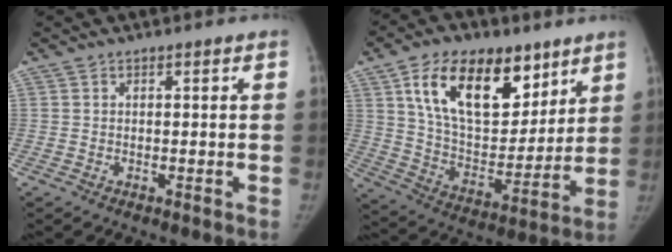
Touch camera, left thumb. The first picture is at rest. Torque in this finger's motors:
{"motor_torque": [0.47, 0.68, 1.62, -1.14, 0.27]}